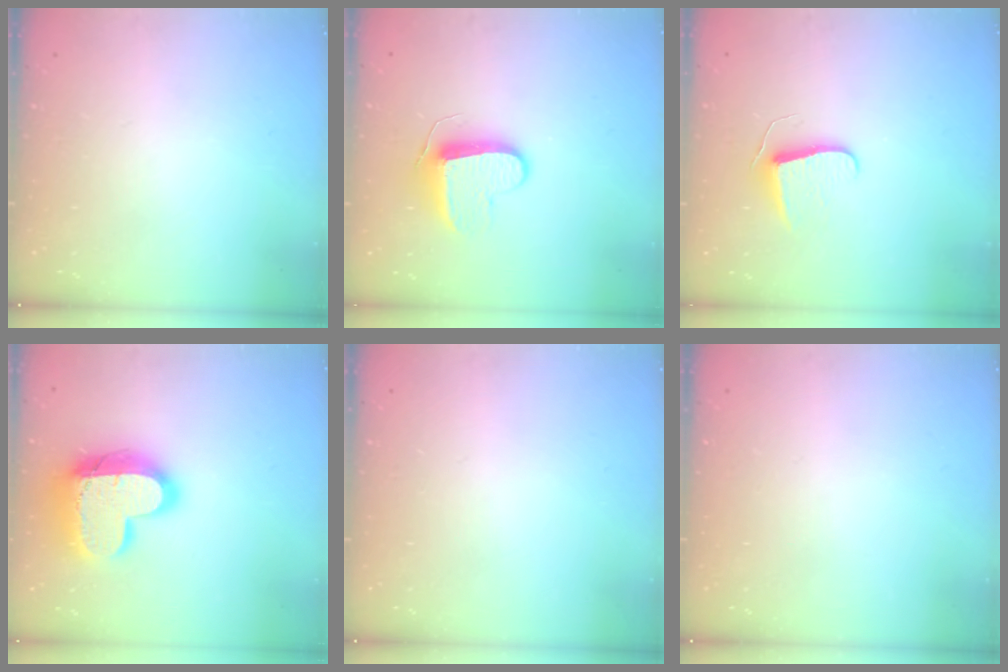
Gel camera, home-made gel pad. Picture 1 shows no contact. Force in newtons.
{"total": 9.5, "press": 9.5, "slide": 0.0}
{"total": 7.5, "press": 7.4, "slide": 0.6}
{"total": 19.1, "press": 19.0, "slide": 1.5}
{"total": 0.0}
{"total": 0.0}